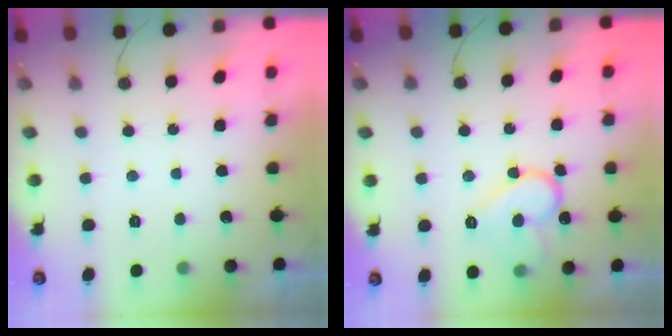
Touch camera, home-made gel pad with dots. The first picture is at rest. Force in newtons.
{"total": 13.8, "press": 13.8, "slide": 1.2}